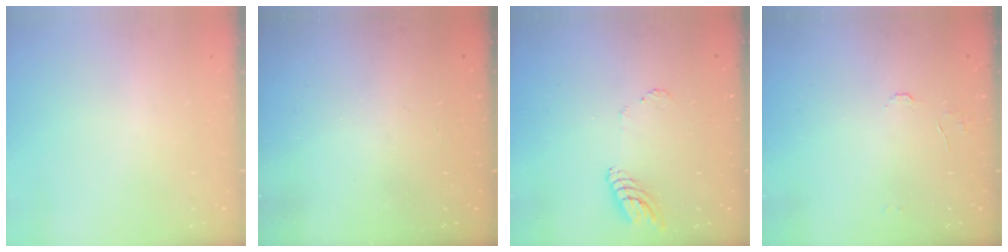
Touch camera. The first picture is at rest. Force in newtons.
{"total": 0.0}
{"total": 8.5, "press": 8.4, "slide": 0.7}
{"total": 5.2, "press": 5.2, "slide": 0.4}